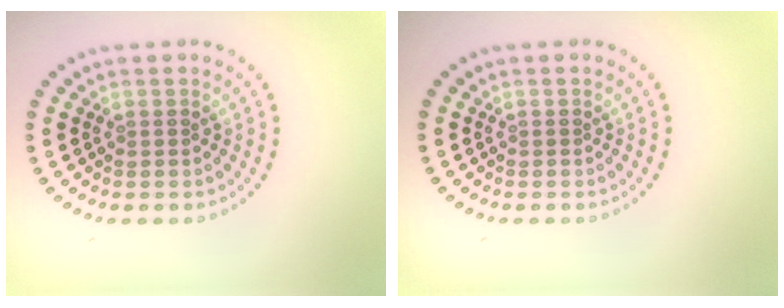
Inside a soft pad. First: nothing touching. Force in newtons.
{"total": 0.0}